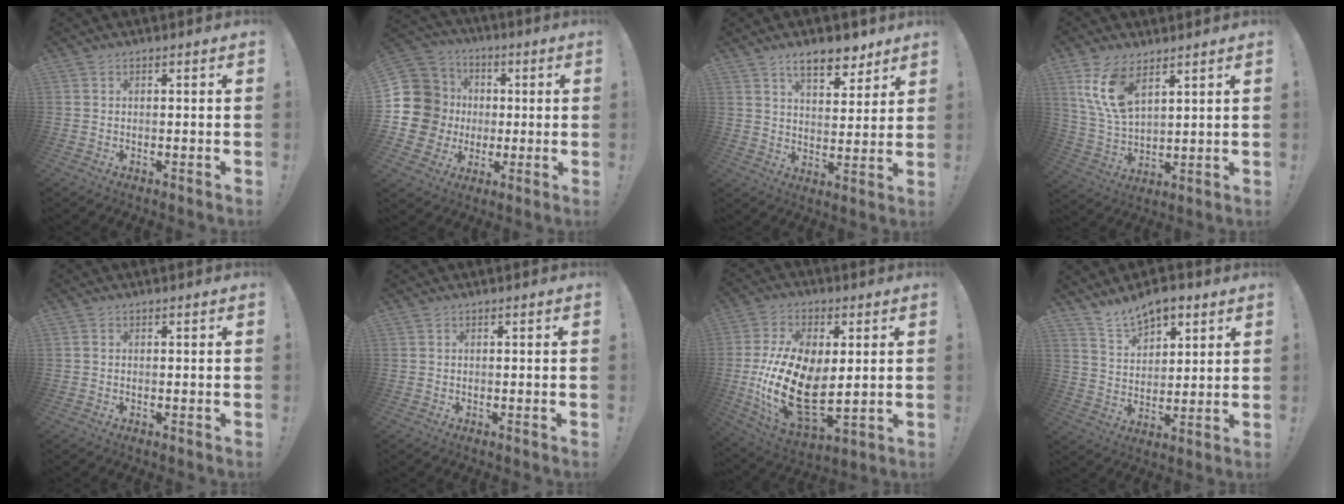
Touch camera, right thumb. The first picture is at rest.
{"total": 16.4, "force": [0.6, 15.2, 6.2], "torque": [-0.118, 0.009, 0.044]}
{"total": 10.4, "force": [7.2, 4.6, 5.9], "torque": [-0.076, -0.039, 0.128]}
{"total": 11.7, "force": [6.6, 5.8, 7.8], "torque": [-0.165, -0.021, 0.126]}
{"total": 0.0}
{"total": 0.0}
{"total": 22.2, "force": [-0.7, 12.7, 18.2], "torque": [-0.357, -0.019, -0.001]}
{"total": 9.4, "force": [7.3, 4.9, 3.5], "torque": [-0.060, -0.042, 0.140]}